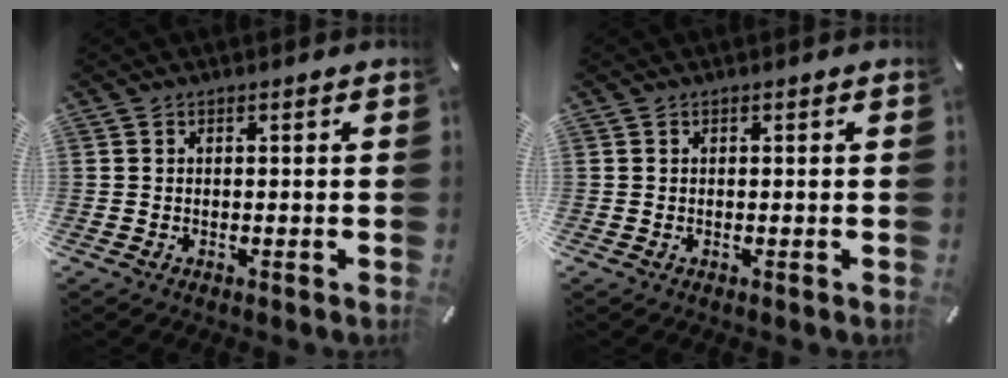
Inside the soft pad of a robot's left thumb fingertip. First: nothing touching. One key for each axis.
{"total": 0.0}